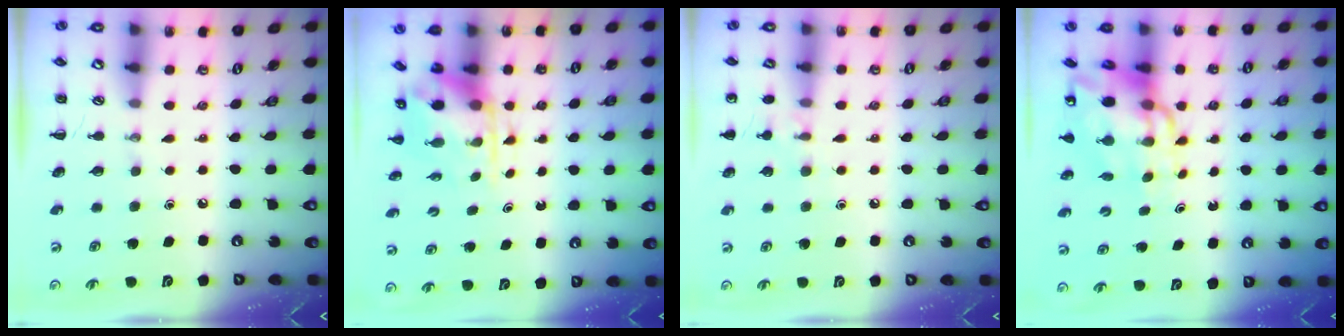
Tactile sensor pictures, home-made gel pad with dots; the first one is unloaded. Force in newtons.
{"total": 3.9, "press": 3.8, "slide": 0.6}
{"total": 7.2, "press": 6.8, "slide": 2.2}
{"total": 12.1, "press": 11.6, "slide": 3.3}